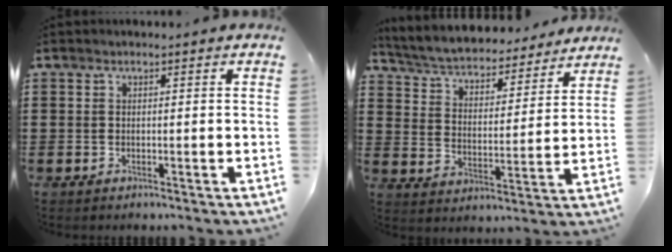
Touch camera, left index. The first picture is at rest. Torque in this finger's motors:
{"motor_torque": [2.14, 0.00, 0.53, 0.14]}